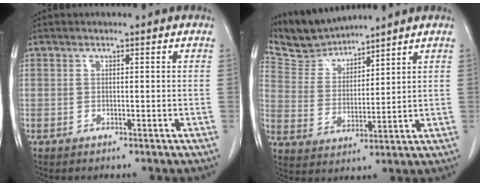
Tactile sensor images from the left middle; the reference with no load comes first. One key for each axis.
{"total": 7.3, "fx": 7.3, "fy": 0.7, "fz": -0.3, "tx": -0.010, "ty": 0.011, "tz": 0.160}